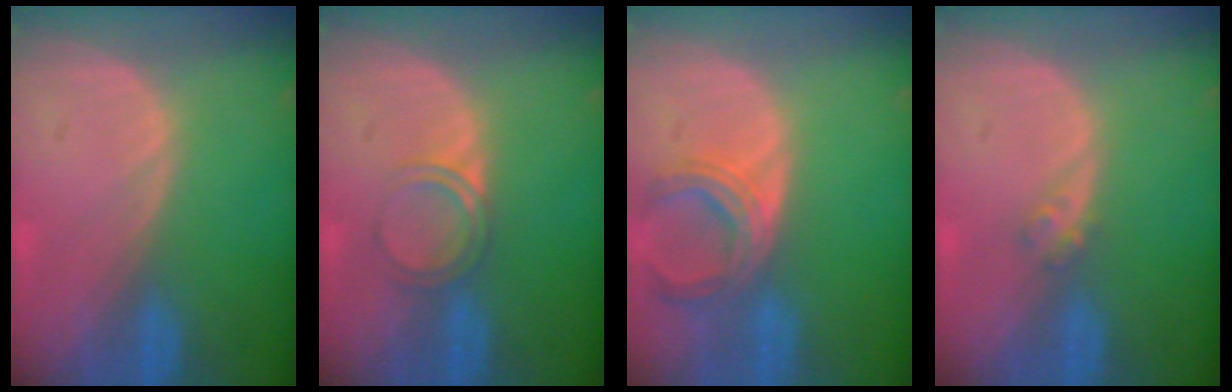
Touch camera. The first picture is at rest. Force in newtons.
{"total": 3.0, "press": 3.0, "slide": 0.3}
{"total": 5.7, "press": 5.7, "slide": 0.5}
{"total": 1.6, "press": 1.4, "slide": 0.8}